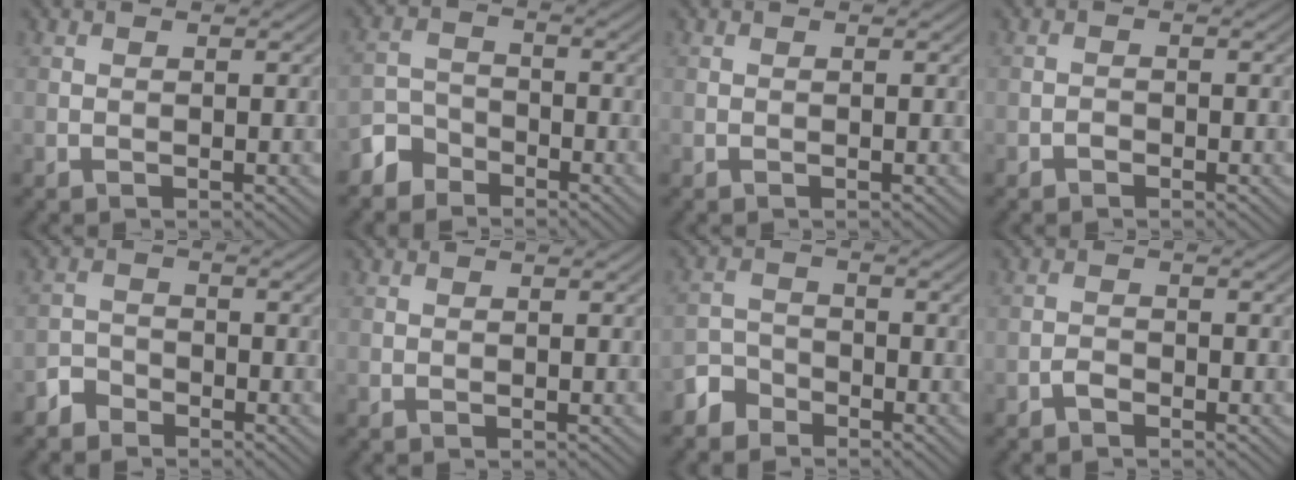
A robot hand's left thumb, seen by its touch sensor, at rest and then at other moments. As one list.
[{"total": 3.9, "force": [-3.1, 2.3, 0.7], "torque": [-0.014, 0.003, -0.074]}, {"total": 0.0}, {"total": 0.9, "force": [-0.7, 0.5, 0.3], "torque": [-0.004, 0.001, -0.015]}, {"total": 2.6, "force": [-2.1, 1.4, 0.5], "torque": [-0.006, 0.004, -0.052]}, {"total": 0.0}, {"total": 3.5, "force": [-2.8, 2.0, 0.6], "torque": [-0.012, 0.004, -0.069]}, {"total": 1.4, "force": [-1.1, 0.6, 0.6], "torque": [-0.009, 0.004, -0.026]}]